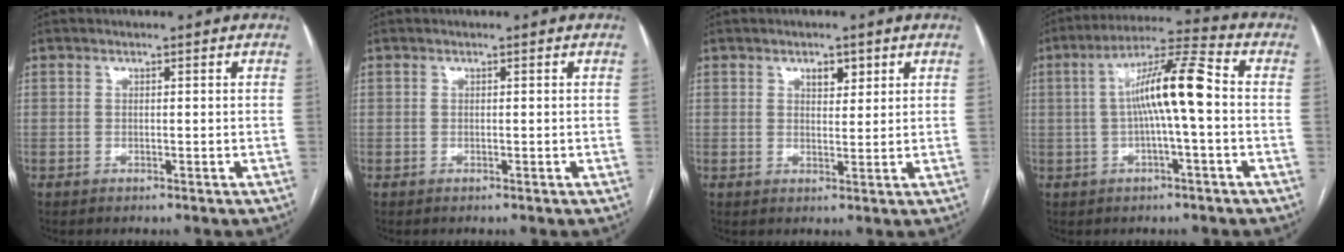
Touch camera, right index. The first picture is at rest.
{"total": 0.0}
{"total": 2.7, "force": [1.6, 1.4, 1.7], "torque": [-0.024, 0.000, 0.027]}
{"total": 10.4, "force": [-0.1, 0.5, 10.3], "torque": [-0.185, 0.025, -0.005]}